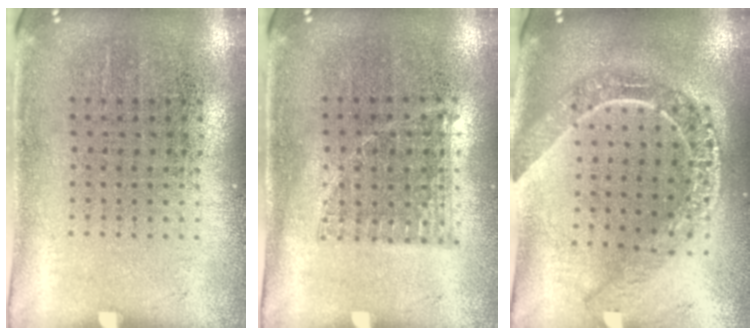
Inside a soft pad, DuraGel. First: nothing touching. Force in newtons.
{"total": 0.8, "press": 0.8, "slide": 0.2}
{"total": 2.1, "press": 1.8, "slide": 1.0}